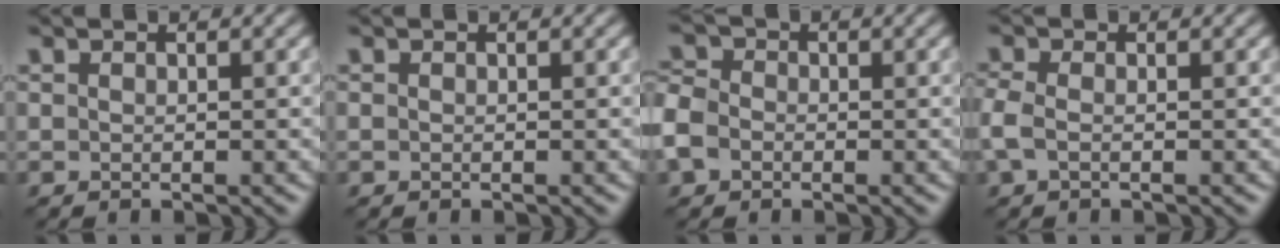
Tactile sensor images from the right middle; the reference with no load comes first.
{"total": 0.0}
{"total": 4.3, "force": [-1.2, 3.4, 2.2], "torque": [-0.068, 0.000, -0.033]}
{"total": 2.3, "force": [-0.5, 1.5, 1.7], "torque": [-0.052, 0.001, -0.018]}